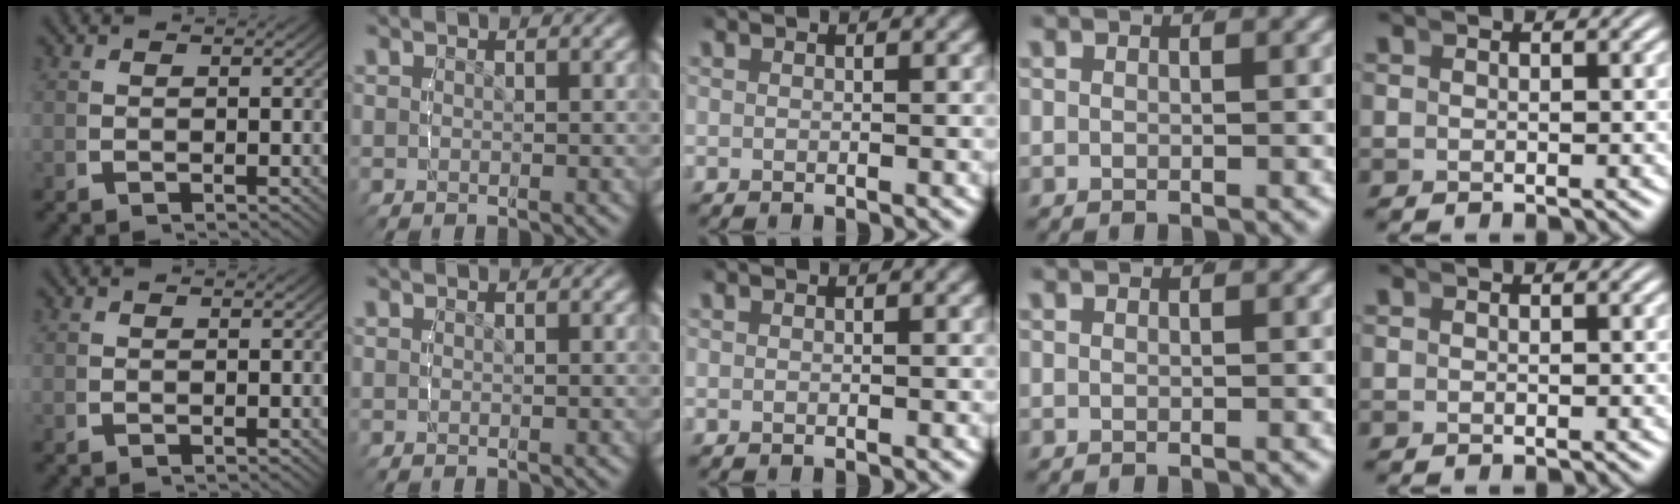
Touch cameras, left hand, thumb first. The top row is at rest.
{}